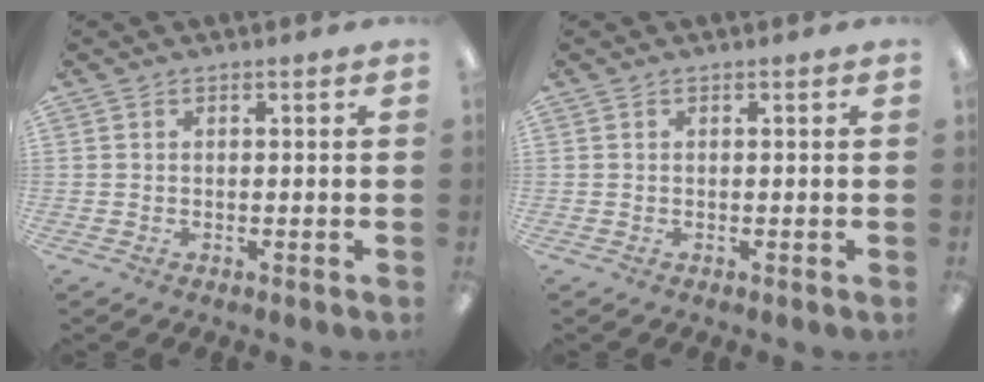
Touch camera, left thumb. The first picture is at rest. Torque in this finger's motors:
{"motor_torque": [-0.18, -0.18, 0.13, -0.07, 0.00]}